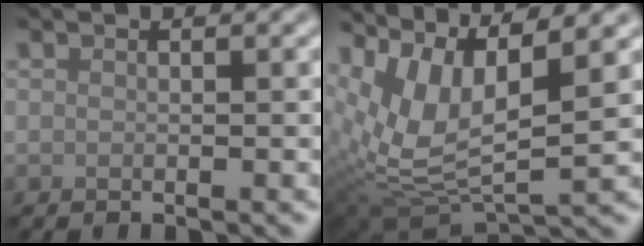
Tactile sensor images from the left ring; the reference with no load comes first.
{"total": 8.3, "force": [4.0, 2.7, 6.7], "torque": [-0.143, 0.000, 0.076]}